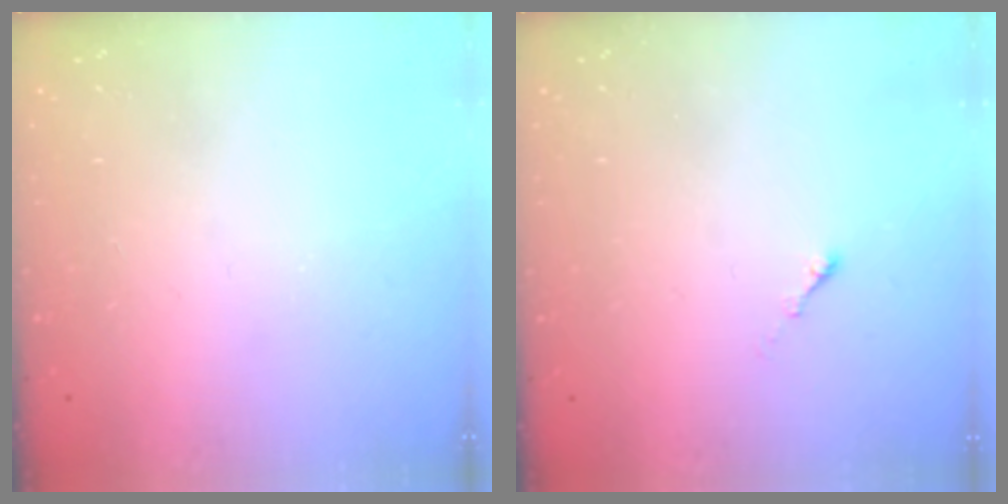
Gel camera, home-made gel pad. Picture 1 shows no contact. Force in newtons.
{"total": 0.0}